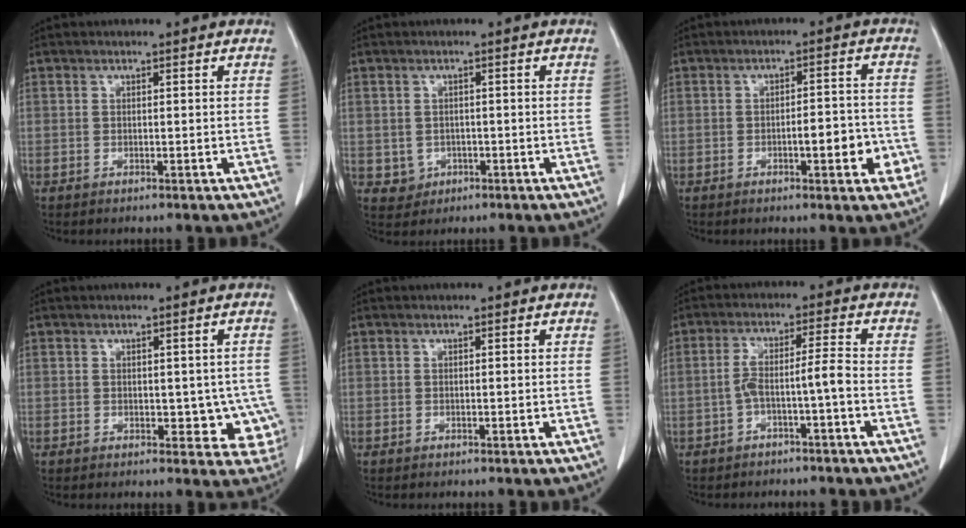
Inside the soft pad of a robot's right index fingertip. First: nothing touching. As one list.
[{"total": 2.9, "force": [-0.6, 2.8, 0.4], "torque": [-0.005, 0.004, 0.000]}, {"total": 6.1, "force": [-2.3, 1.7, 5.4], "torque": [-0.066, 0.013, -0.028]}, {"total": 5.6, "force": [-0.9, 3.7, 4.1], "torque": [-0.018, 0.009, -0.005]}, {"total": 0.0}, {"total": 4.7, "force": [-2.0, -0.1, 4.3], "torque": [-0.085, 0.021, -0.031]}]